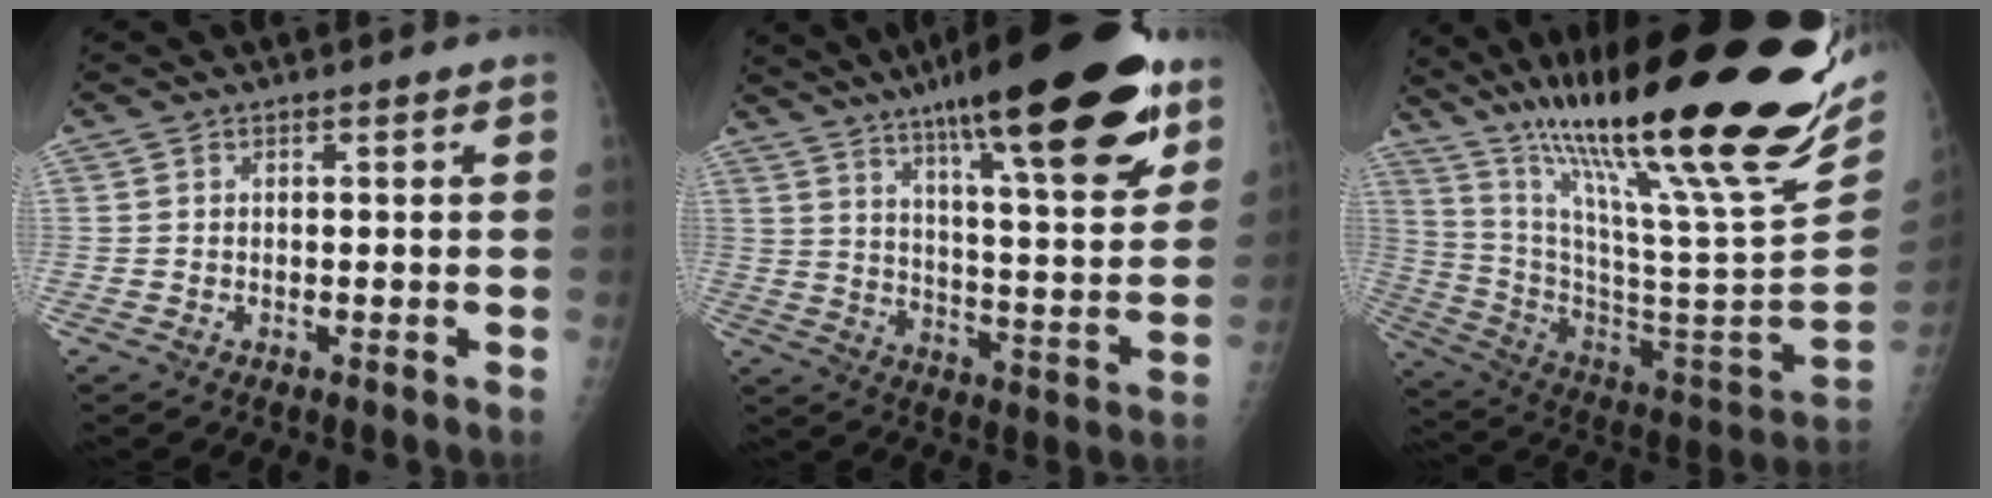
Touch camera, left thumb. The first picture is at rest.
{"total": 27.7, "force": [17.5, 5.6, 20.7], "torque": [-0.291, -0.052, 0.270]}
{"total": 36.3, "force": [25.7, 4.5, 25.2], "torque": [-0.398, -0.116, 0.406]}